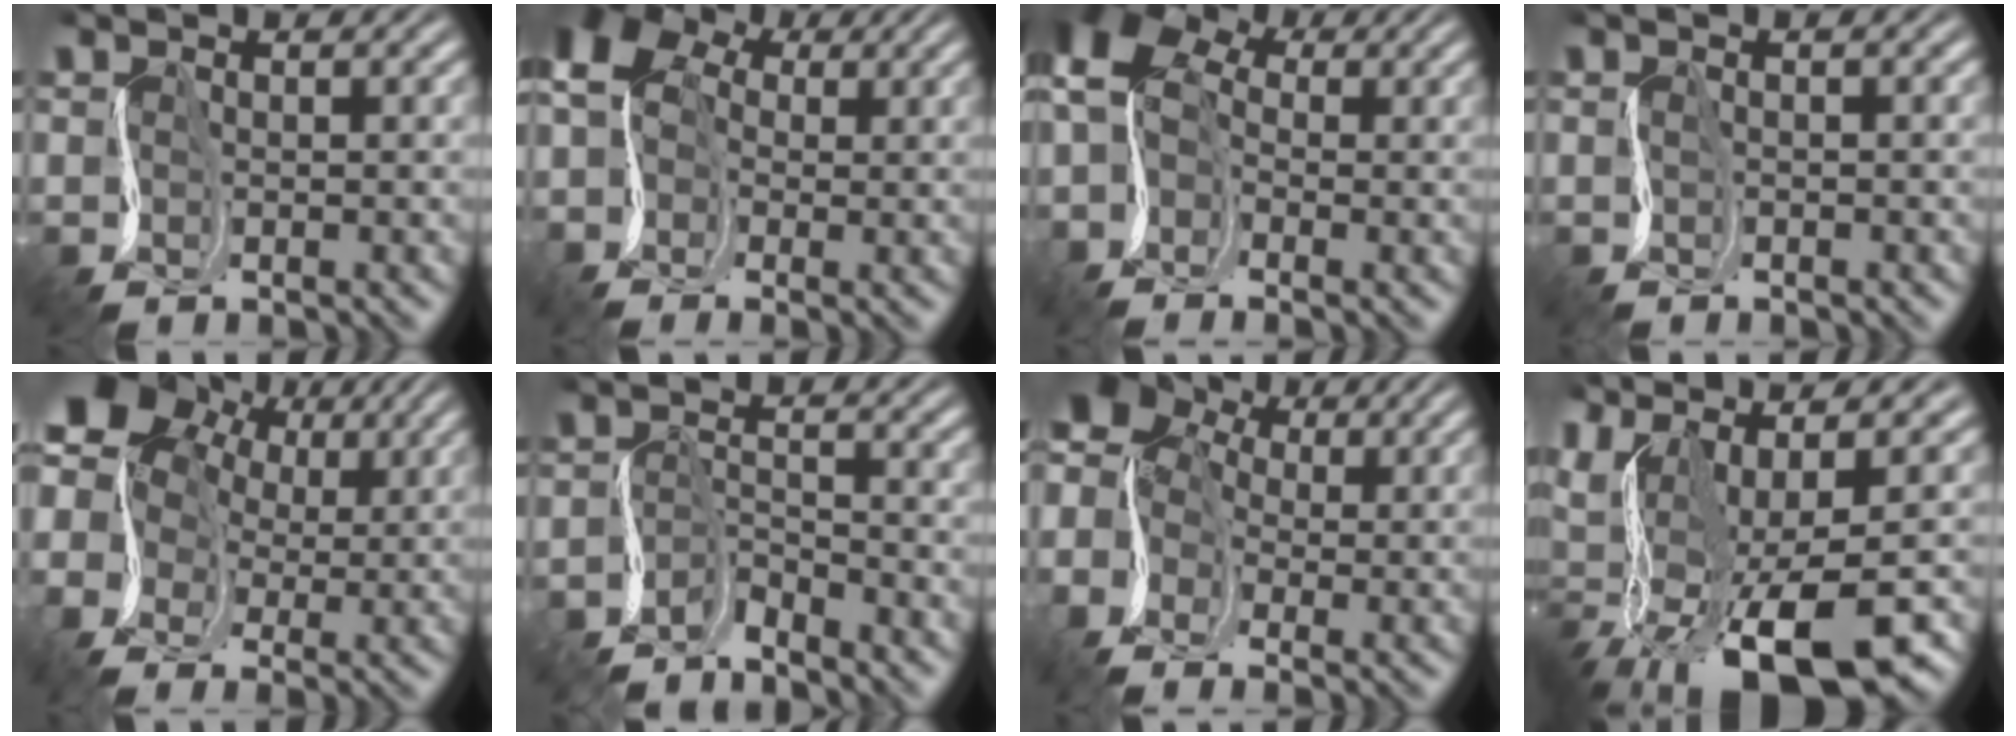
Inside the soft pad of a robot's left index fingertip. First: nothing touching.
{"total": 7.2, "force": [0.1, 5.8, 4.2], "torque": [-0.076, 0.025, -0.032]}
{"total": 8.3, "force": [0.2, 6.0, 5.8], "torque": [-0.105, 0.031, -0.026]}
{"total": 0.5, "force": [0.2, 0.0, 0.5], "torque": [-0.011, 0.006, 0.003]}
{"total": 10.5, "force": [2.6, 8.4, 5.7], "torque": [-0.129, 0.037, 0.026]}
{"total": 3.0, "force": [-2.9, -0.1, -0.1], "torque": [-0.001, 0.006, -0.064]}
{"total": 9.4, "force": [-0.4, 7.4, 5.7], "torque": [-0.113, 0.018, -0.035]}
{"total": 12.3, "force": [-2.8, 3.9, 11.3], "torque": [-0.200, -0.004, -0.021]}